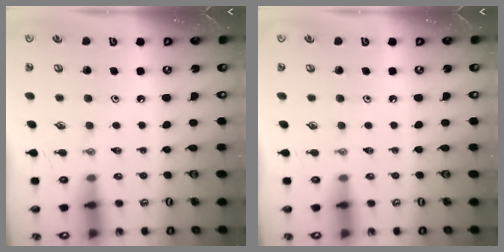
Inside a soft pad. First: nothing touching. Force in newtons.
{"total": 0.0}